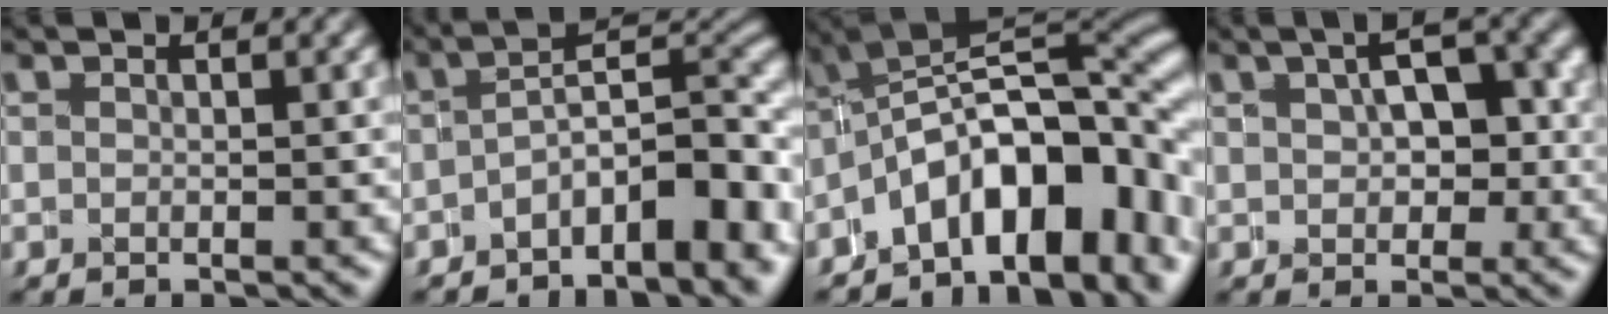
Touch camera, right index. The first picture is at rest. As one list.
[{"total": 6.9, "force": [-1.4, 3.6, 5.8], "torque": [-0.071, 0.003, -0.031]}, {"total": 9.4, "force": [-1.7, 5.0, 7.8], "torque": [-0.130, -0.005, -0.032]}, {"total": 3.1, "force": [0.6, 1.6, 2.5], "torque": [-0.029, 0.004, 0.013]}]